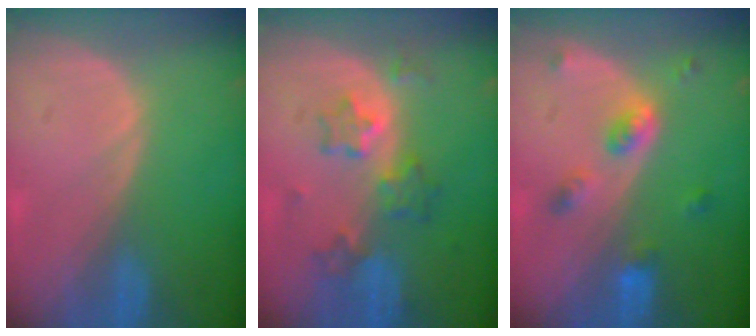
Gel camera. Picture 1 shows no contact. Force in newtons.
{"total": 6.9, "press": 6.1, "slide": 3.0}
{"total": 5.1, "press": 4.5, "slide": 2.3}